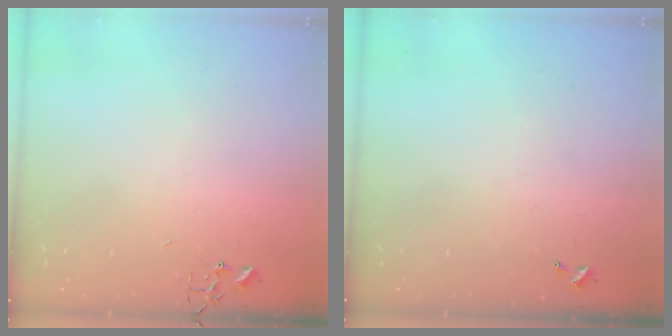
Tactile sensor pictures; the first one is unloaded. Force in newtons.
{"total": 0.0}